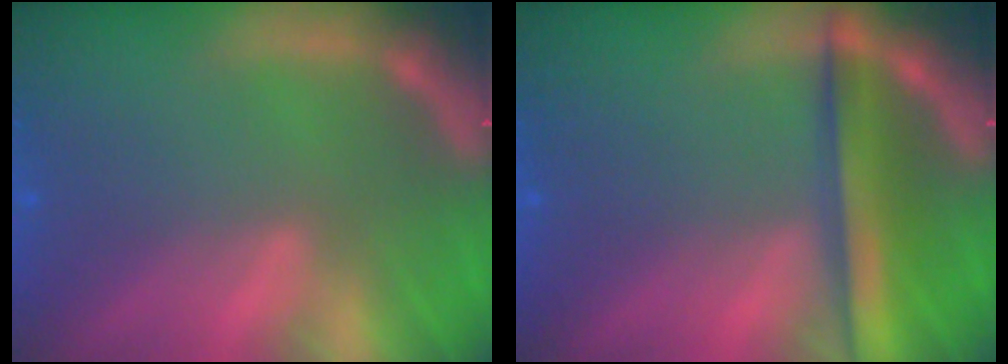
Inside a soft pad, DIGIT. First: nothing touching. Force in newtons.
{"total": 5.0}